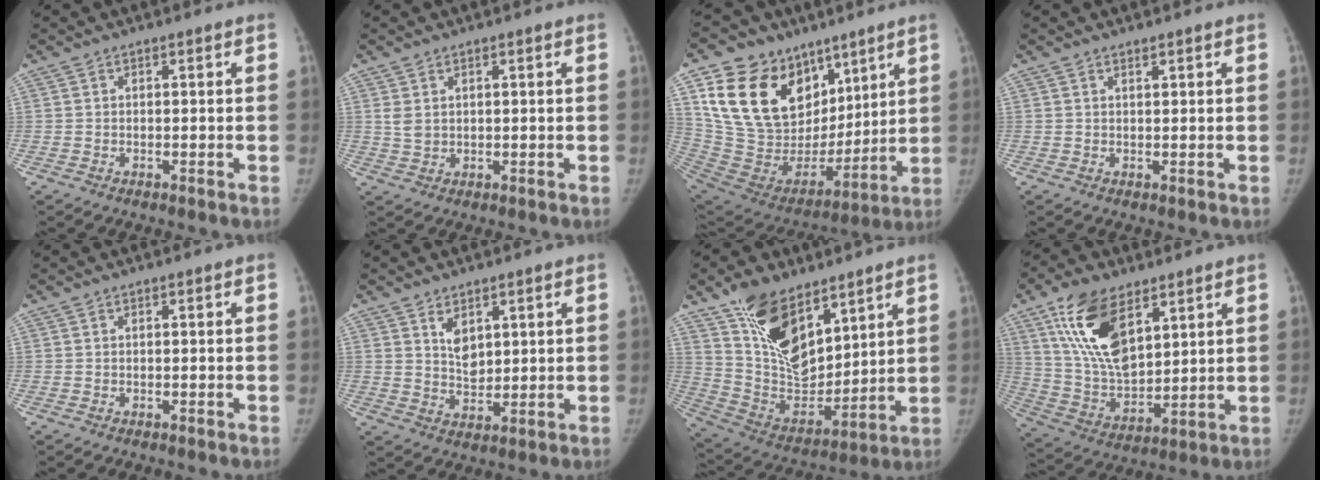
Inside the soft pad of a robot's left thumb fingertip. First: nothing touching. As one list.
[{"total": 2.6, "force": [1.2, 1.8, 1.5], "torque": [-0.026, -0.005, 0.033]}, {"total": 26.3, "force": [13.0, 17.9, 14.2], "torque": [-0.220, -0.016, 0.255]}, {"total": 1.0, "force": [0.8, 0.3, 0.5], "torque": [-0.004, -0.006, 0.015]}, {"total": 0.0}, {"total": 5.0, "force": [2.5, 3.0, 3.1], "torque": [-0.034, -0.024, 0.052]}, {"total": 19.3, "force": [11.8, 10.2, 11.4], "torque": [-0.154, -0.063, 0.231]}, {"total": 17.5, "force": [9.1, 8.9, 12.0], "torque": [-0.196, -0.039, 0.180]}]